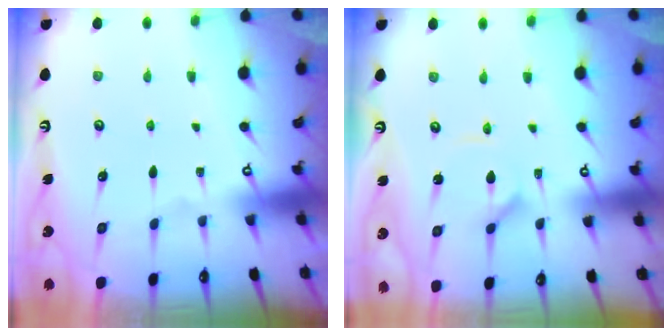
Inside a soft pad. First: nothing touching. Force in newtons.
{"total": 1.8, "press": 1.7, "slide": 0.2}